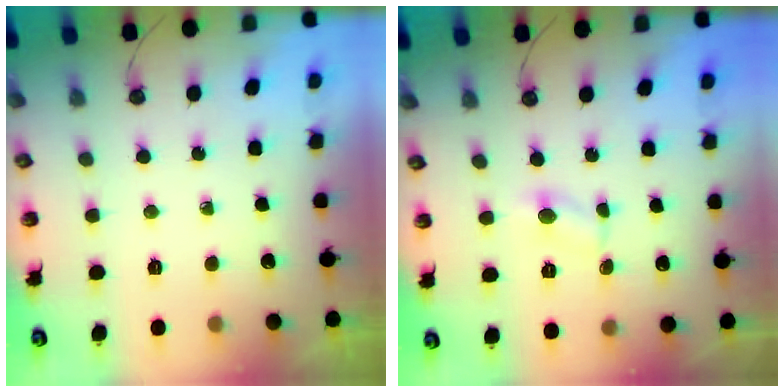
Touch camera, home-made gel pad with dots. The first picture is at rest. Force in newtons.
{"total": 2.4, "press": 2.4, "slide": 0.3}